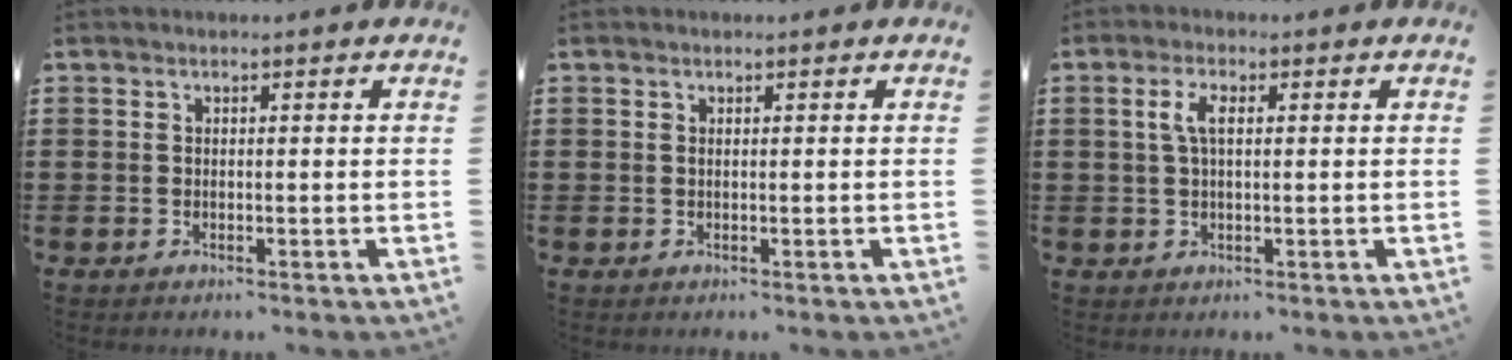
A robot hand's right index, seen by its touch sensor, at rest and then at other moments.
{"total": 0.0}
{"total": 3.4, "force": [0.7, 1.3, 3.1], "torque": [-0.072, 0.007, 0.006]}